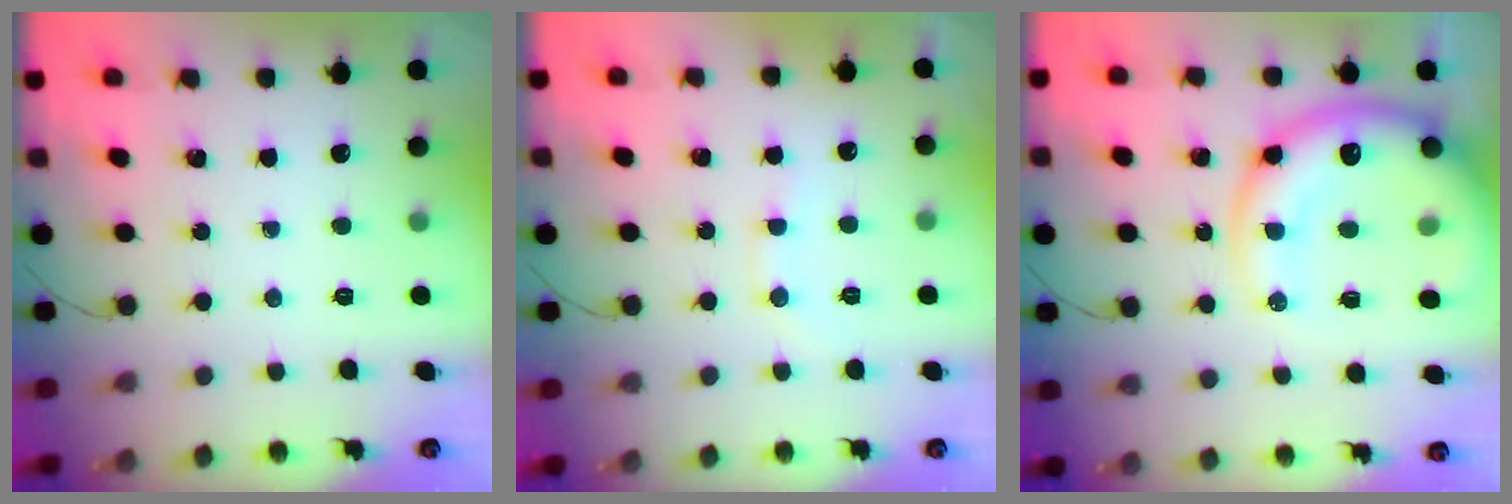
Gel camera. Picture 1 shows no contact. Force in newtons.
{"total": 7.2, "press": 7.1, "slide": 1.2}
{"total": 20.5, "press": 20.0, "slide": 4.4}